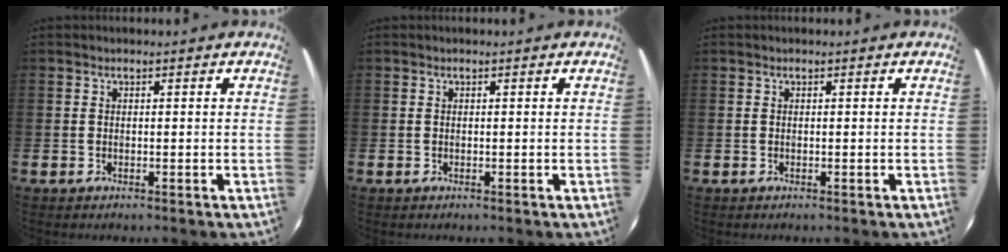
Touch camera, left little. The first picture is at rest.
{"total": 0.0}
{"total": 0.0}